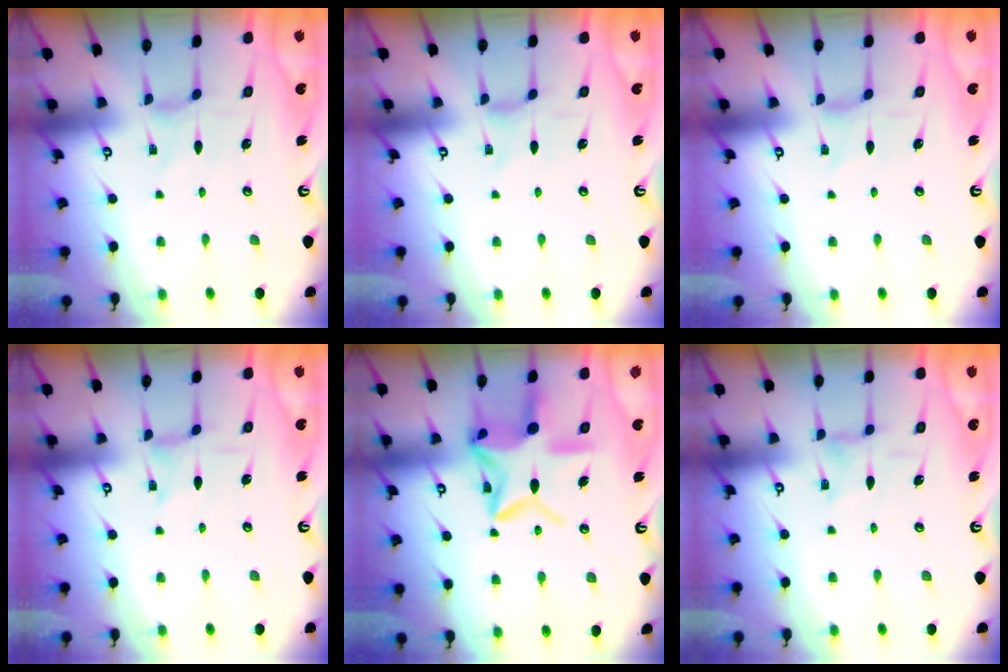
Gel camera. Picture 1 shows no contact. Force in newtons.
{"total": 0.0}
{"total": 0.0}
{"total": 0.0}
{"total": 18.6, "press": 18.5, "slide": 1.2}
{"total": 2.2, "press": 2.2, "slide": 0.4}